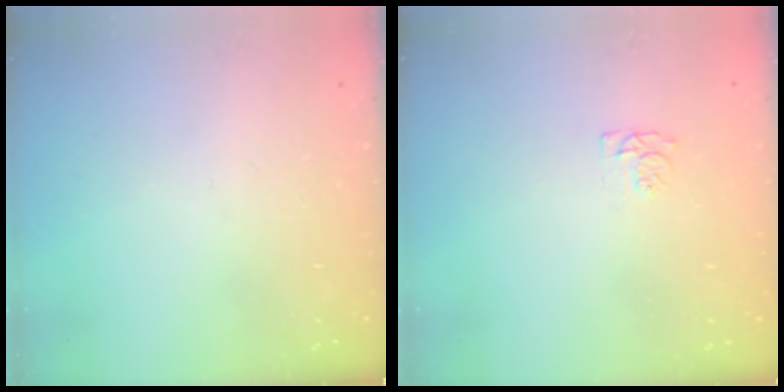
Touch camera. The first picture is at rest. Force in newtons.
{"total": 4.9, "press": 4.9, "slide": 0.6}